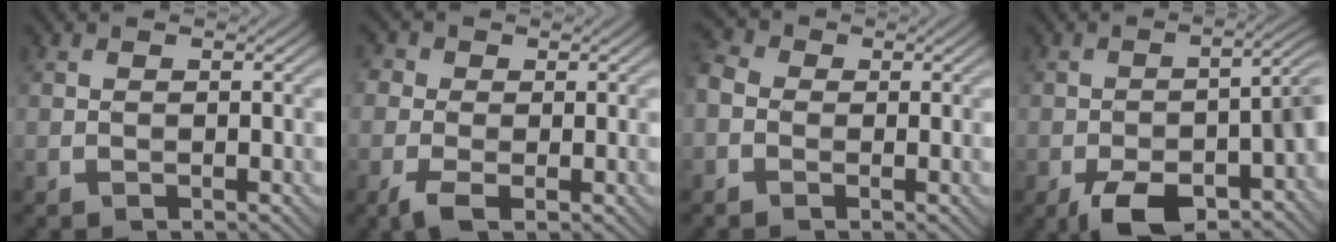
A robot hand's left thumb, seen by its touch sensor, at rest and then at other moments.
{"total": 3.4, "force": [-1.2, 2.4, 2.2], "torque": [-0.051, -0.002, -0.035]}
{"total": 3.5, "force": [-1.0, 2.8, 1.8], "torque": [-0.054, 0.002, -0.030]}
{"total": 12.2, "force": [-6.2, 5.5, 9.0], "torque": [-0.120, -0.024, -0.089]}